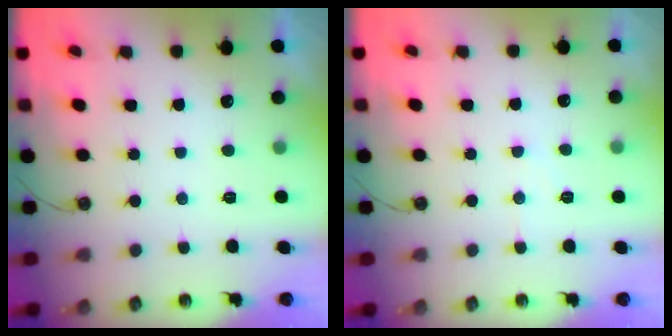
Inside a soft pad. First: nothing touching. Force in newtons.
{"total": 5.5, "press": 5.5, "slide": 0.7}